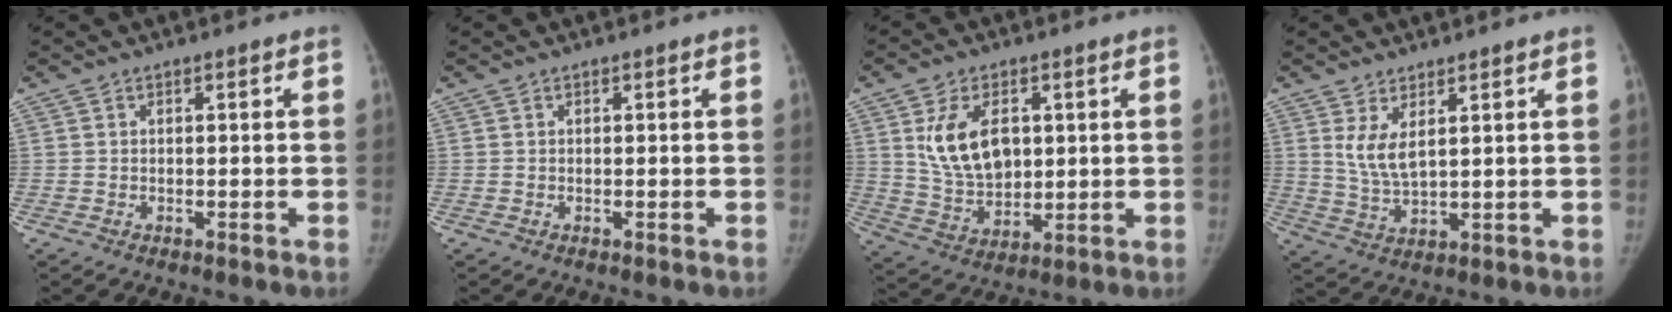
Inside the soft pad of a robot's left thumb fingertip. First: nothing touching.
{"total": 0.0}
{"total": 12.0, "force": [3.1, 7.7, 8.7], "torque": [-0.129, -0.018, 0.069]}
{"total": 5.4, "force": [2.4, 2.1, 4.4], "torque": [-0.084, -0.022, 0.059]}